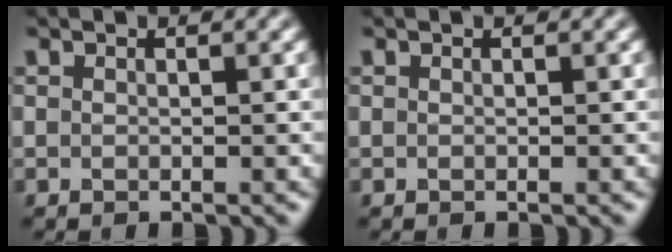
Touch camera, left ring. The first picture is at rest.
{"total": 0.0}